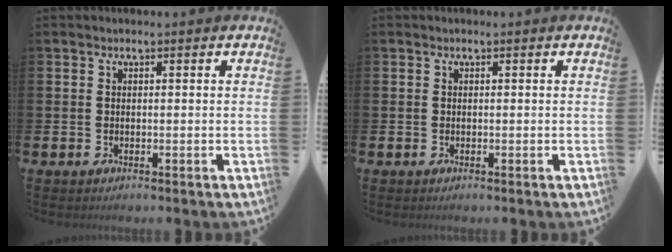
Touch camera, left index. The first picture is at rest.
{"total": 0.0}